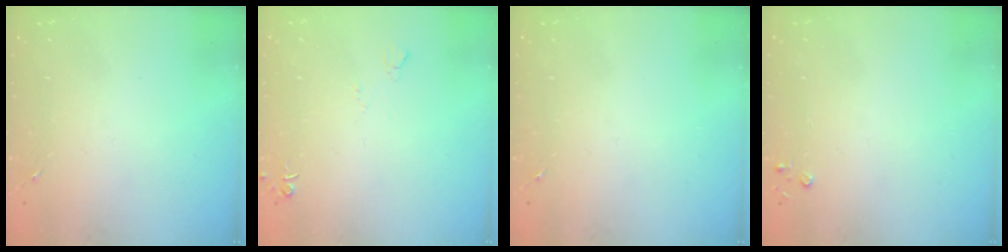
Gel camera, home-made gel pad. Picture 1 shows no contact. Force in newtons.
{"total": 4.6, "press": 4.6, "slide": 0.7}
{"total": 0.0}
{"total": 2.2, "press": 2.2, "slide": 0.3}